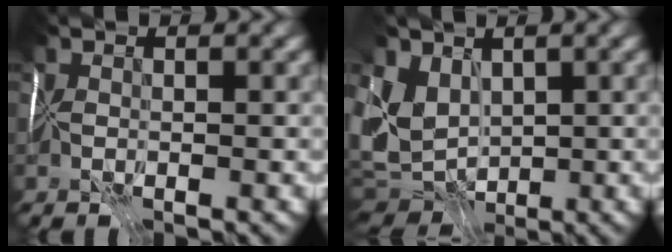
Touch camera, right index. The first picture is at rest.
{"total": 5.7, "force": [0.2, 4.4, 3.5], "torque": [-0.085, -0.015, 0.006]}